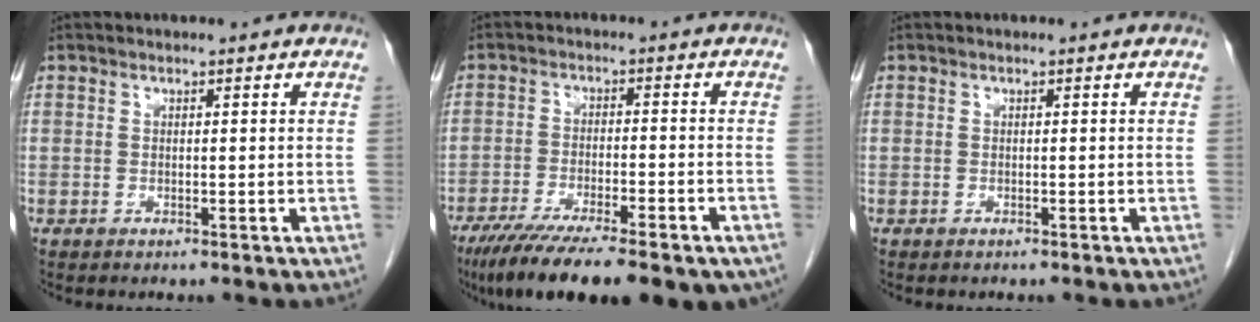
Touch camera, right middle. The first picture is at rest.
{"total": 19.1, "force": [-13.7, 4.5, 12.6], "torque": [-0.172, -0.027, -0.203]}
{"total": 0.0}